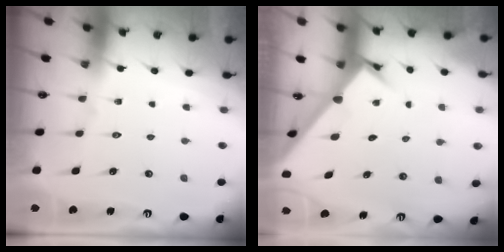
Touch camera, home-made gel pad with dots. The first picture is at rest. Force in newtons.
{"total": 2.6, "press": 2.6, "slide": 0.3}